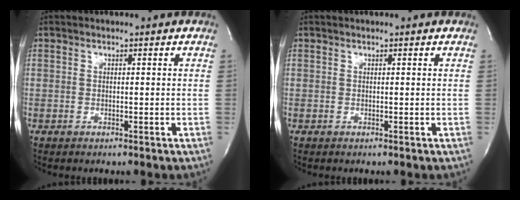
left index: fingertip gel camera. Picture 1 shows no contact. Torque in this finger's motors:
{"motor_torque": [0.13, -0.05, -0.04, 0.02]}